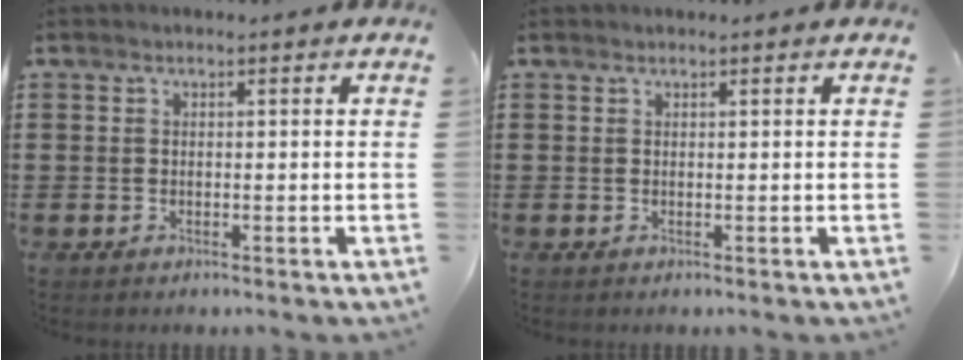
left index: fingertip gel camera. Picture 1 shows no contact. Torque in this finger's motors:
{"motor_torque": [0.02, 0.01, 0.00, 0.00]}